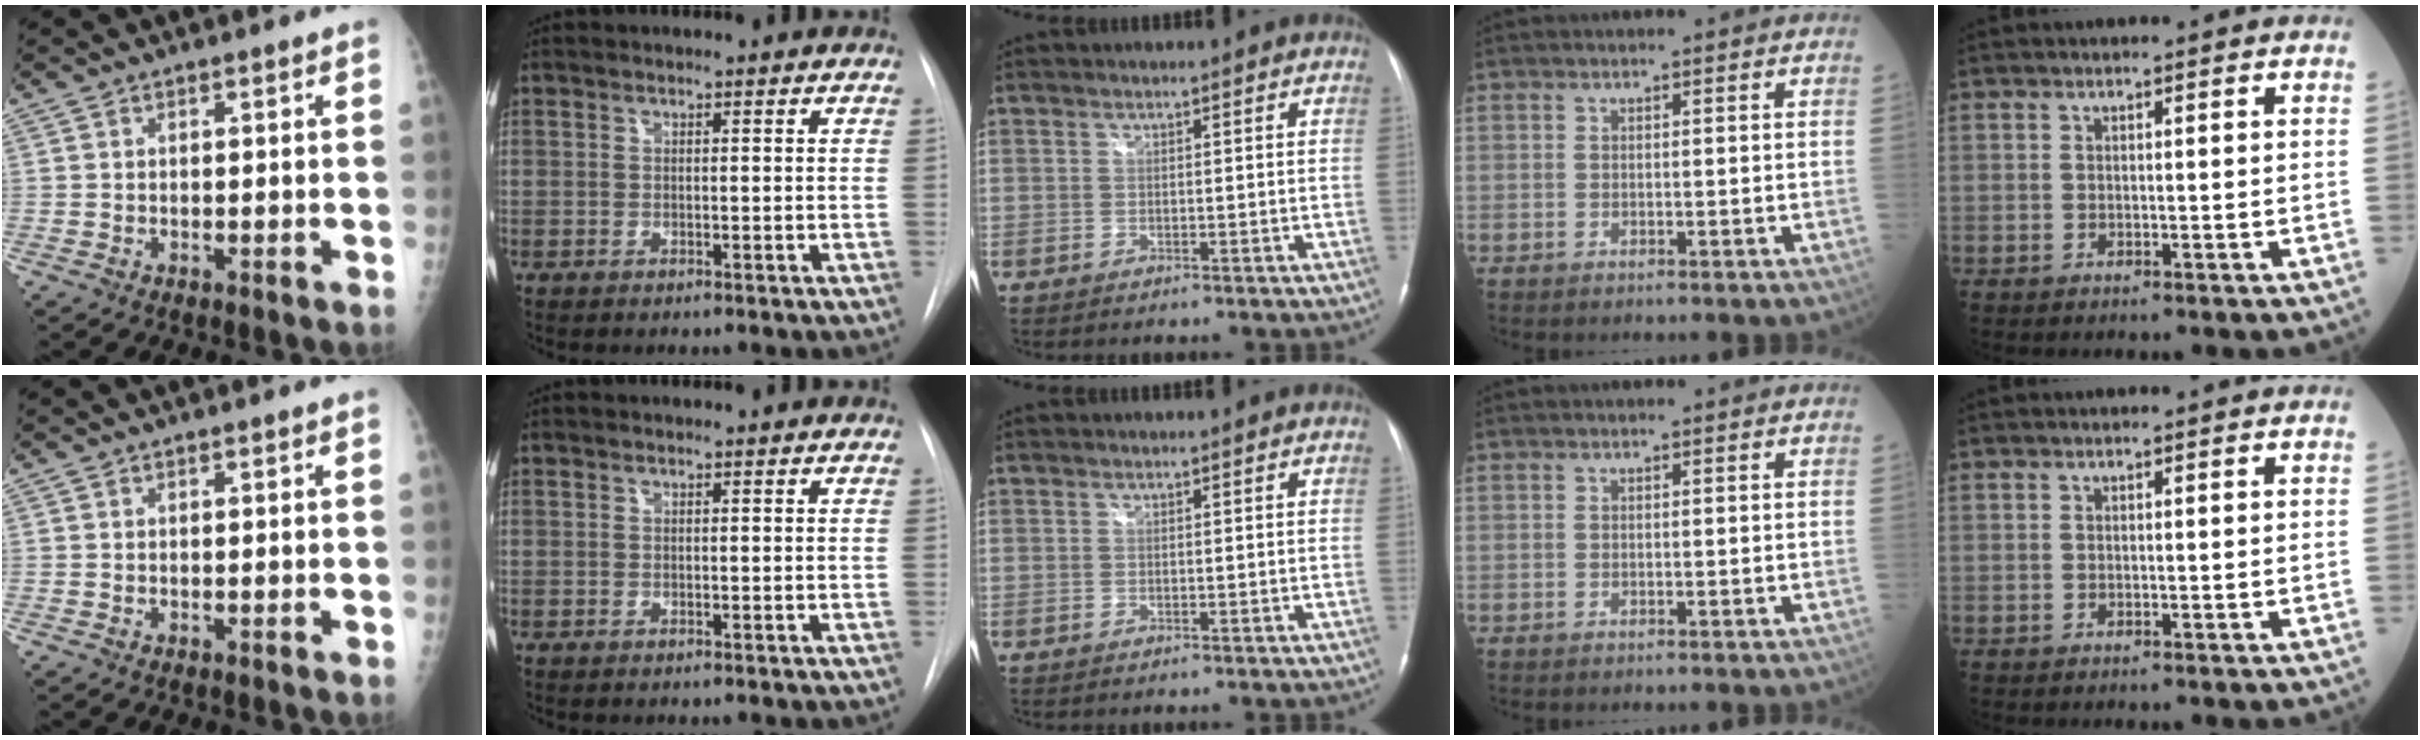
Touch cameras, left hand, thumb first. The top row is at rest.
{}